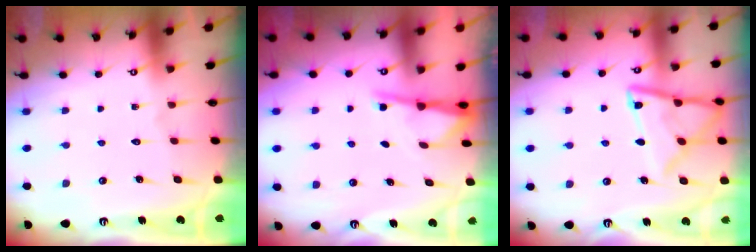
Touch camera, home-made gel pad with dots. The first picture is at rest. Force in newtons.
{"total": 2.4, "press": 2.4, "slide": 0.3}
{"total": 13.5, "press": 13.5, "slide": 1.5}